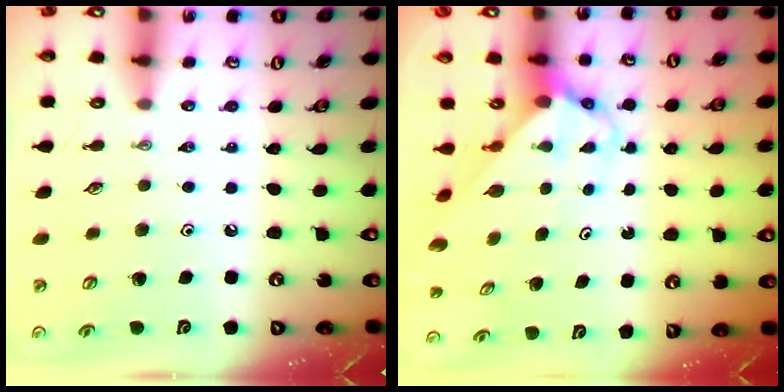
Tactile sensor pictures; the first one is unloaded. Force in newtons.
{"total": 3.9, "press": 3.9, "slide": 0.4}